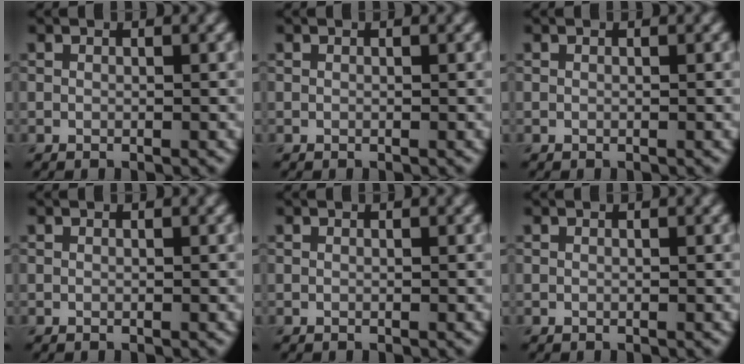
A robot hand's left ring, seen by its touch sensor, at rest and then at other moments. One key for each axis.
{"total": 0.0}
{"total": 0.0}
{"total": 0.0}
{"total": 0.0}
{"total": 0.0}